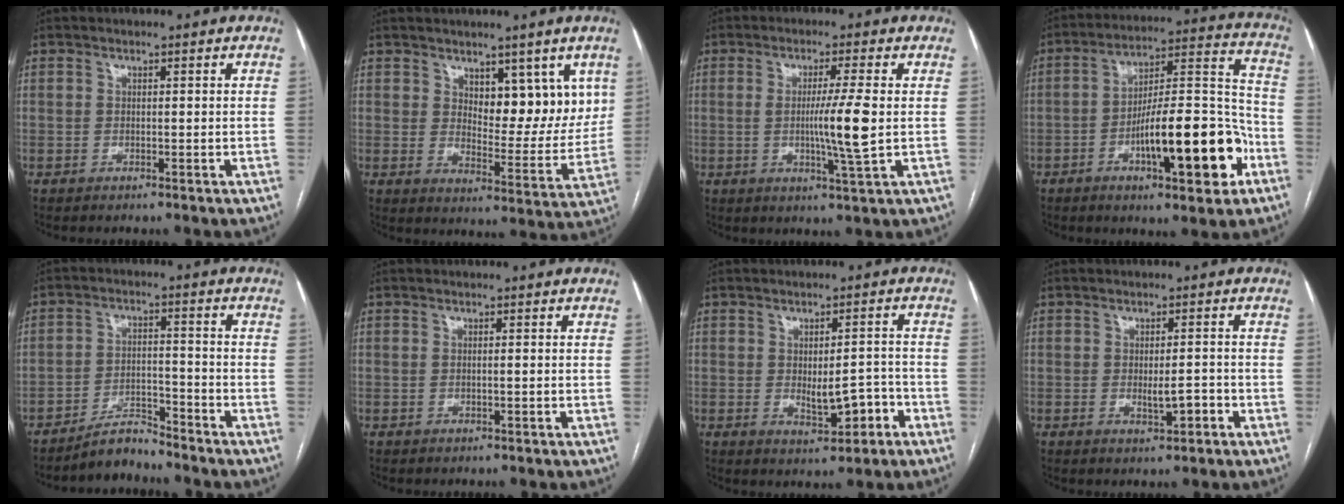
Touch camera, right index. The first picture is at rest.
{"total": 9.4, "force": [4.8, 4.4, 6.8], "torque": [-0.079, -0.008, 0.079]}
{"total": 7.3, "force": [-0.1, -0.9, 7.2], "torque": [-0.125, -0.014, -0.001]}
{"total": 18.3, "force": [-7.0, 3.9, 16.5], "torque": [-0.255, 0.017, -0.101]}
{"total": 4.7, "force": [-4.6, 0.8, 0.7], "torque": [-0.007, -0.003, -0.082]}
{"total": 0.5, "force": [0.0, 0.0, 0.5], "torque": [-0.010, 0.000, 0.001]}
{"total": 5.5, "force": [-1.8, 2.1, 4.7], "torque": [-0.063, 0.005, -0.015]}
{"total": 3.1, "force": [-1.0, 0.9, 2.8], "torque": [-0.043, 0.000, -0.011]}